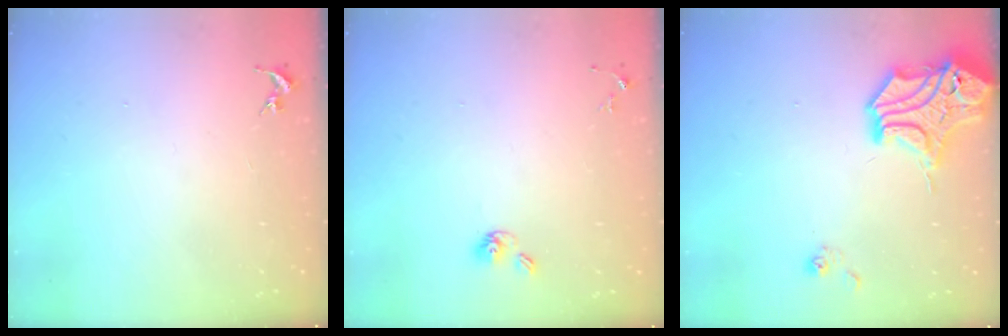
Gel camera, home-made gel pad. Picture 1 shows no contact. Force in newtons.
{"total": 5.5, "press": 4.8, "slide": 2.6}
{"total": 15.0, "press": 14.7, "slide": 2.7}